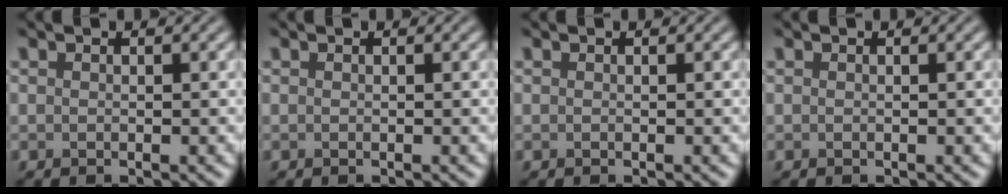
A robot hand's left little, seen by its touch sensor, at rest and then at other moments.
{"total": 0.0}
{"total": 0.0}
{"total": 0.0}